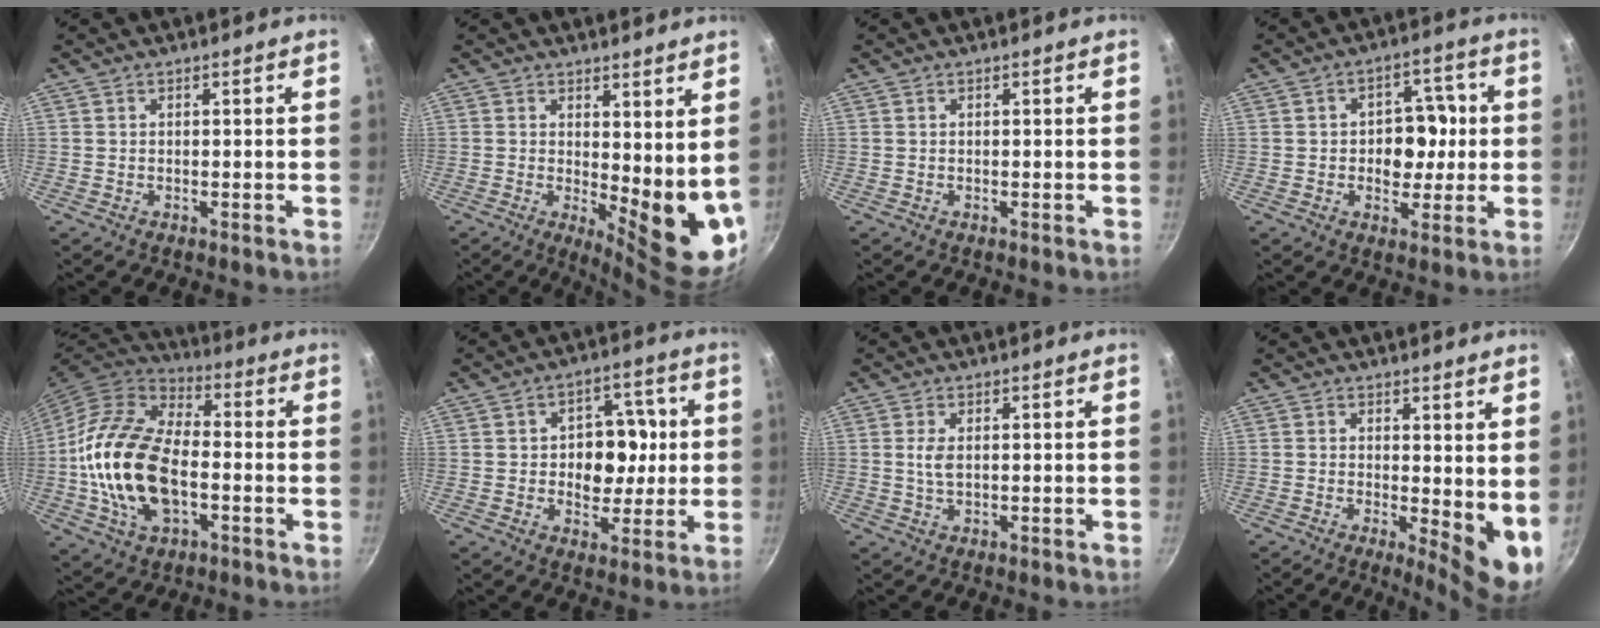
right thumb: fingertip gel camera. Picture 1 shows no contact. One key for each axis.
{"total": 11.2, "fx": 2.3, "fy": 4.4, "fz": 10.1, "tx": -0.112, "ty": -0.042, "tz": 0.038}
{"total": 0.0}
{"total": 8.7, "fx": -0.1, "fy": 6.6, "fz": 5.7, "tx": -0.027, "ty": 0.008, "tz": -0.005}
{"total": 20.3, "fx": -2.6, "fy": 12.0, "fz": 16.2, "tx": -0.298, "ty": 0.029, "tz": -0.054}
{"total": 10.2, "fx": 0.3, "fy": 7.7, "fz": 6.7, "tx": -0.045, "ty": 0.005, "tz": 0.002}
{"total": 2.5, "fx": 0.3, "fy": 1.2, "fz": 2.2, "tx": -0.042, "ty": -0.002, "tz": 0.008}
{"total": 7.8, "fx": 0.8, "fy": 3.0, "fz": 7.2, "tx": -0.086, "ty": -0.021, "tz": 0.012}